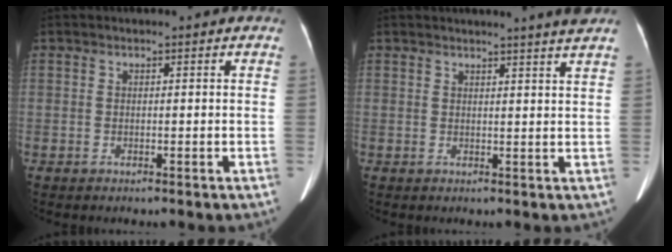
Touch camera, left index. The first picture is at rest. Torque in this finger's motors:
{"motor_torque": [-0.86, -1.29, -0.50, -0.05]}